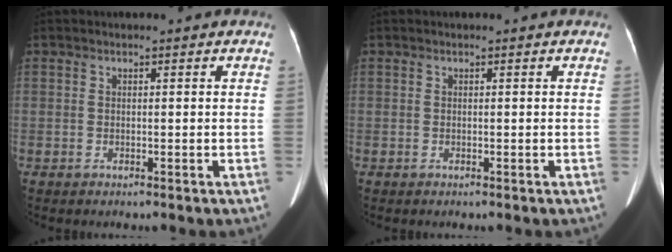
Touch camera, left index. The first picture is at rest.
{"total": 0.0}